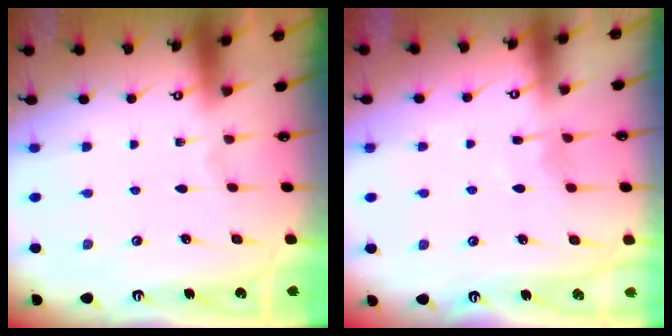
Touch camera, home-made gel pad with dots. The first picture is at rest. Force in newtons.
{"total": 6.0, "press": 6.0, "slide": 0.6}